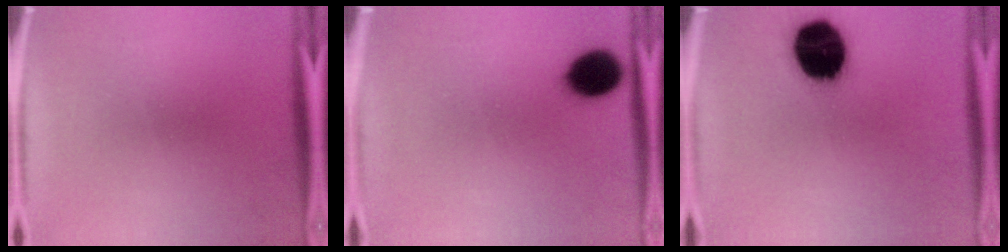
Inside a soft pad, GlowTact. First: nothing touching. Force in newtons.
{"total": 10.2}
{"total": 19.8}